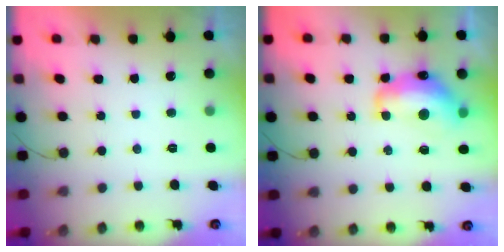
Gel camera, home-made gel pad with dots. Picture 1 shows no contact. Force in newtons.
{"total": 13.3, "press": 13.3, "slide": 1.1}